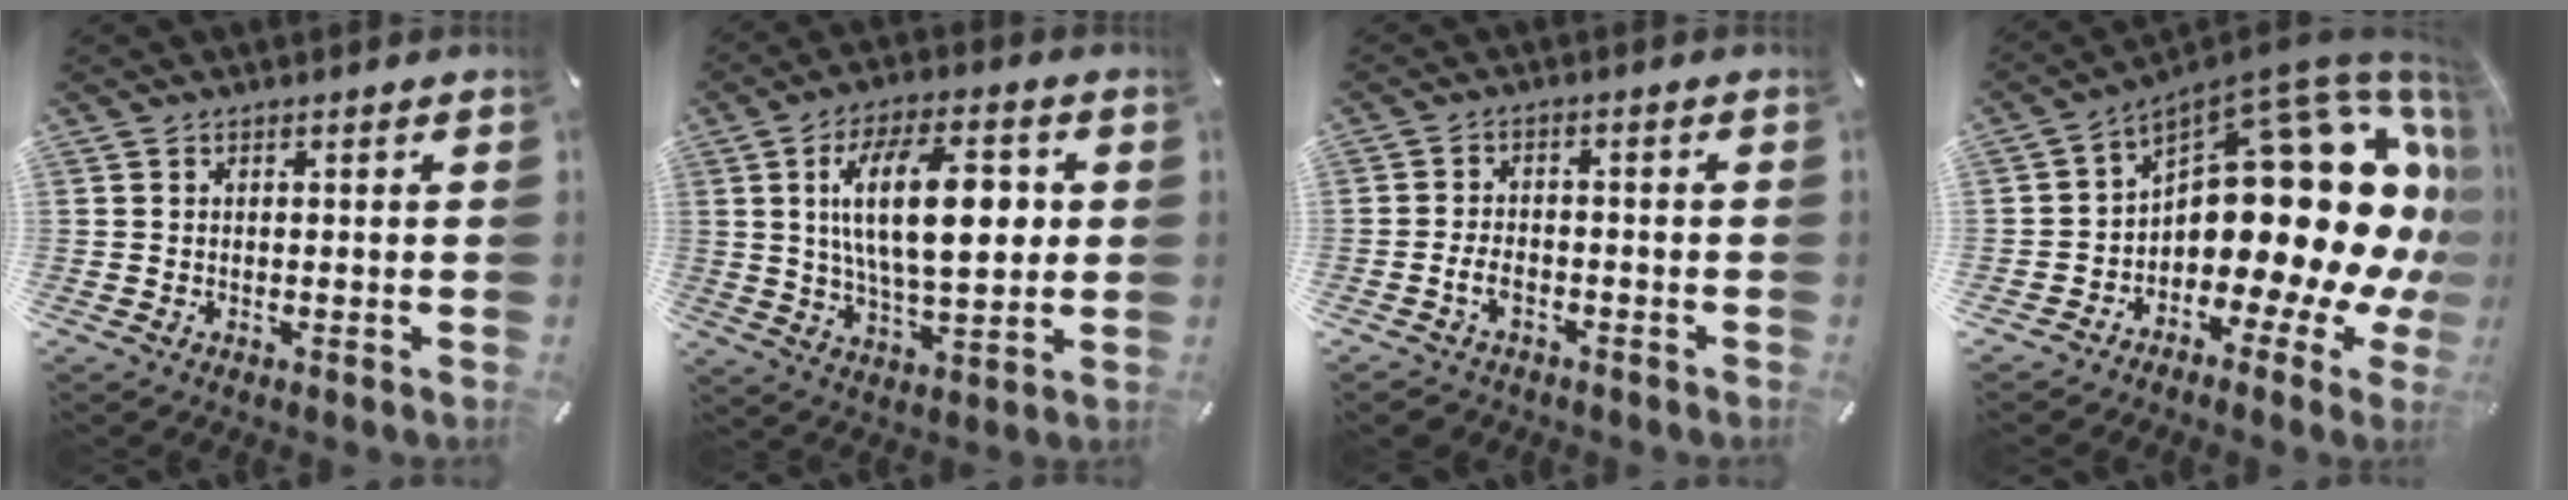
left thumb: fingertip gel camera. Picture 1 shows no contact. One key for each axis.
{"total": 18.8, "fx": 3.4, "fy": 8.9, "fz": 16.2, "tx": -0.275, "ty": -0.001, "tz": 0.047}
{"total": 4.4, "fx": -2.1, "fy": 2.9, "fz": 2.6, "tx": -0.057, "ty": 0.008, "tz": -0.041}
{"total": 20.9, "fx": 4.8, "fy": 11.6, "fz": 16.6, "tx": -0.235, "ty": -0.062, "tz": 0.092}